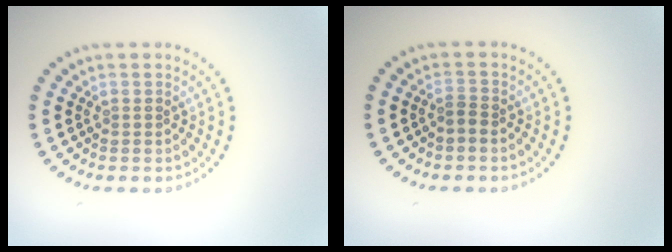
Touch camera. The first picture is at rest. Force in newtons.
{"total": 1.1, "press": 0.9, "slide": 0.7}